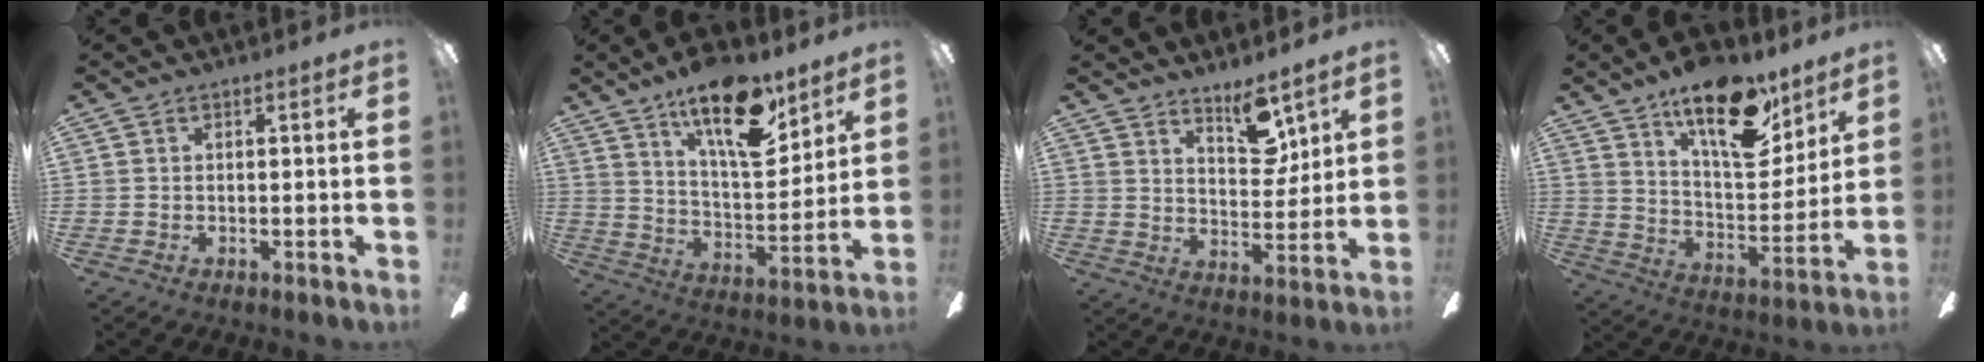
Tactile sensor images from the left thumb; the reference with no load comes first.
{"total": 18.8, "force": [12.3, 7.3, 12.2], "torque": [-0.195, -0.064, 0.204]}
{"total": 10.0, "force": [7.0, 4.3, 5.8], "torque": [-0.068, -0.040, 0.118]}
{"total": 20.5, "force": [13.8, 8.6, 12.5], "torque": [-0.192, -0.080, 0.232]}